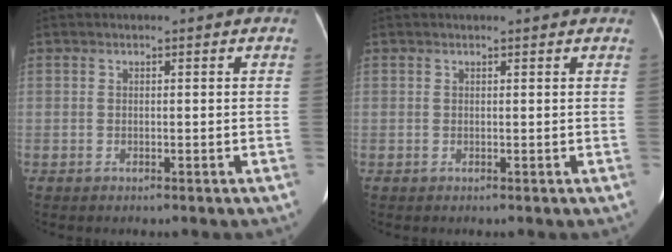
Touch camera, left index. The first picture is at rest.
{"total": 1.4, "force": [1.4, 0.1, 0.3], "torque": [-0.015, 0.004, 0.011]}